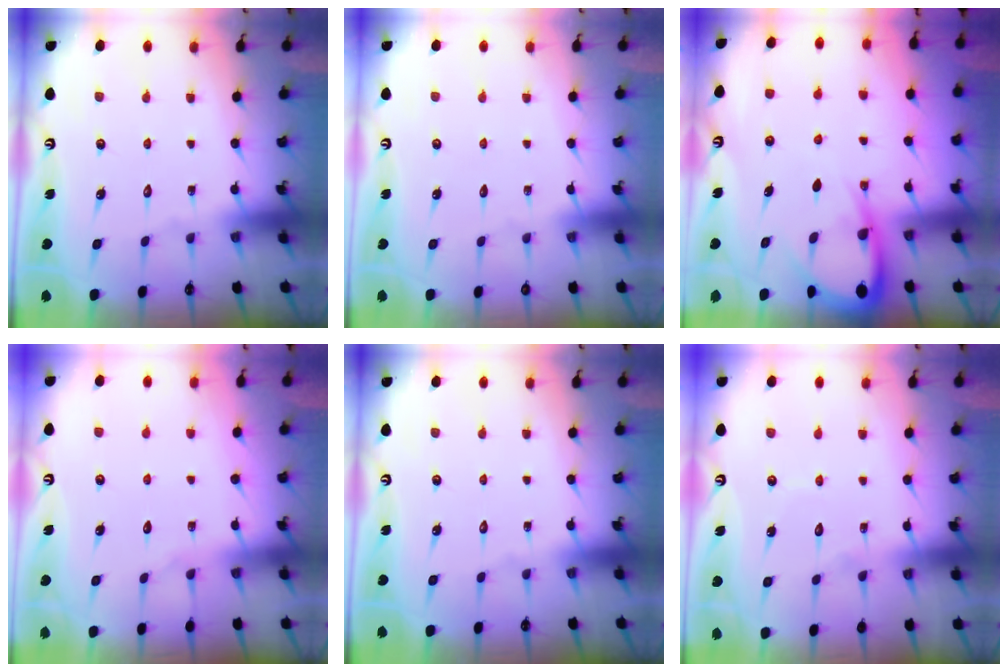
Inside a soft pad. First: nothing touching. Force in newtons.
{"total": 0.0}
{"total": 7.6, "press": 7.5, "slide": 0.8}
{"total": 2.6, "press": 2.6, "slide": 0.4}
{"total": 0.0}
{"total": 4.5, "press": 4.5, "slide": 0.5}